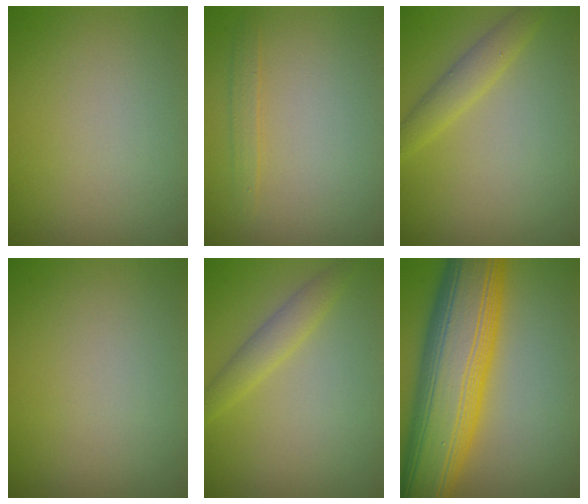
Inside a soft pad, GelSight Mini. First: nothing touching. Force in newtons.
{"total": 1.1, "press": 1.1, "slide": 0.0}
{"total": 2.3, "press": 2.3, "slide": 0.1}
{"total": 0.0}
{"total": 2.2, "press": 2.2, "slide": 0.1}
{"total": 13.8, "press": 13.8, "slide": 0.1}